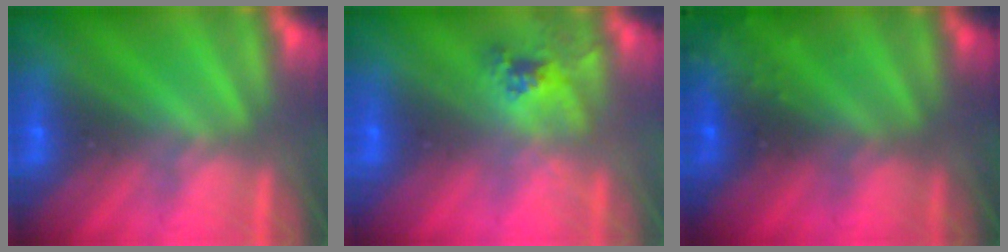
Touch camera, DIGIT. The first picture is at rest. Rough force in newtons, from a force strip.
{"total": 2.5}
{"total": 9.4}